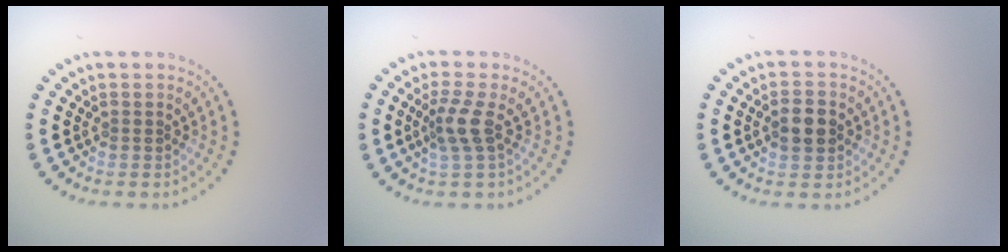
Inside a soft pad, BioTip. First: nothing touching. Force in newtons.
{"total": 2.4, "press": 1.8, "slide": 1.6}
{"total": 3.0, "press": 3.0, "slide": 0.1}